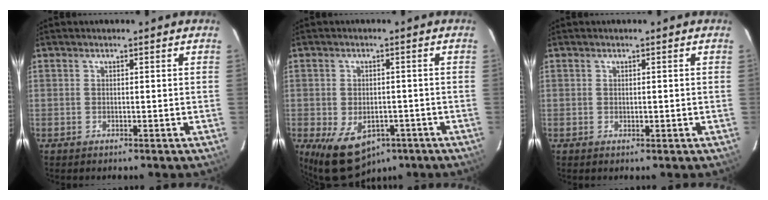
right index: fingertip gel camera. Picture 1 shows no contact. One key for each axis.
{"total": 10.6, "fx": -5.7, "fy": 6.6, "fz": 6.1, "tx": -0.108, "ty": -0.003, "tz": -0.073}
{"total": 0.9, "fx": -0.1, "fy": 0.4, "fz": 0.8, "tx": -0.014, "ty": -0.002, "tz": 0.001}